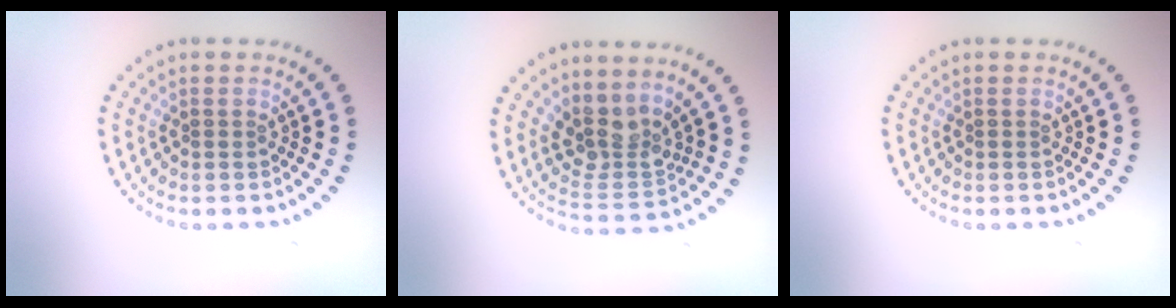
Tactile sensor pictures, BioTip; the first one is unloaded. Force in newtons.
{"total": 3.7, "press": 3.0, "slide": 2.2}
{"total": 0.0}